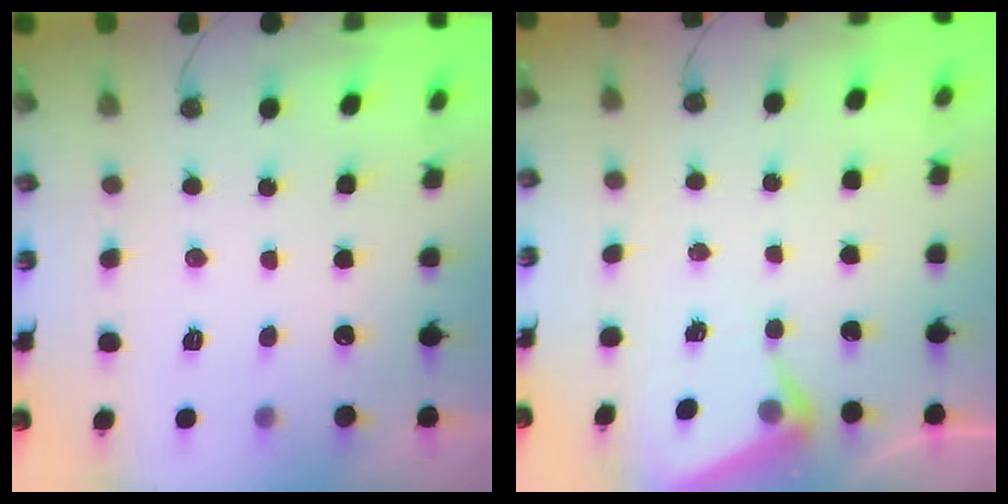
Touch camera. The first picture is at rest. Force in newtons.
{"total": 5.3, "press": 5.3, "slide": 0.3}